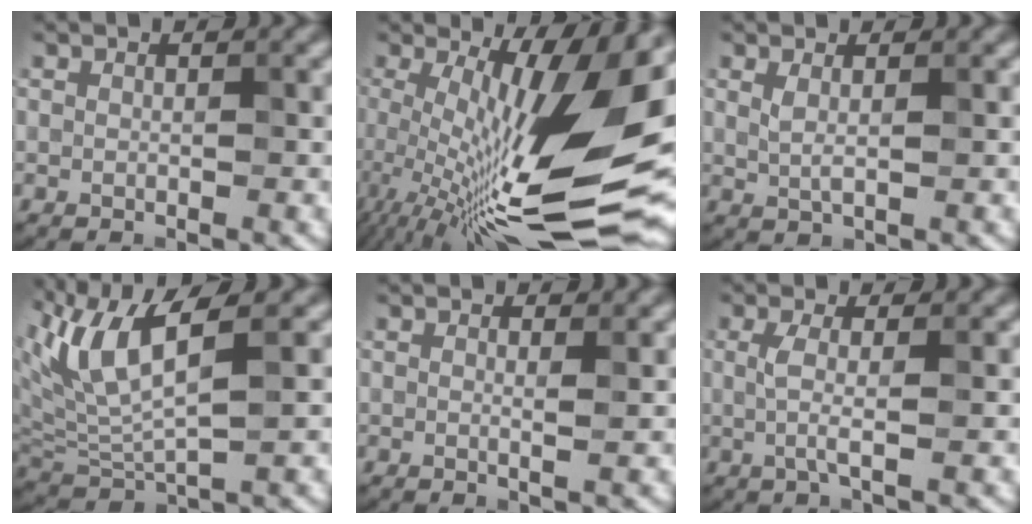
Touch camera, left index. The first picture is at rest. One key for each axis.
{"total": 17.6, "fx": -0.9, "fy": 5.3, "fz": 16.7, "tx": -0.264, "ty": -0.003, "tz": -0.011}
{"total": 1.3, "fx": 0.7, "fy": 0.4, "fz": 1.0, "tx": -0.023, "ty": -0.004, "tz": 0.014}
{"total": 6.5, "fx": 2.9, "fy": 2.0, "fz": 5.5, "tx": -0.126, "ty": -0.002, "tz": 0.060}
{"total": 1.0, "fx": 0.3, "fy": 0.2, "fz": 0.9, "tx": -0.012, "ty": -0.002, "tz": -0.002}
{"total": 2.2, "fx": 0.1, "fy": 0.4, "fz": 2.1, "tx": -0.048, "ty": -0.001, "tz": -0.002}